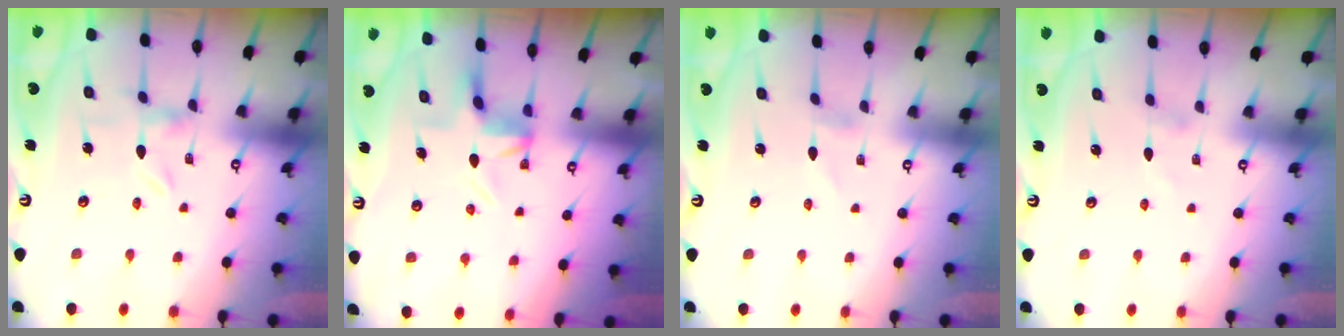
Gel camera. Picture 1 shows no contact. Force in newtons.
{"total": 3.9, "press": 3.9, "slide": 0.4}
{"total": 0.8, "press": 0.8, "slide": 0.1}
{"total": 0.6, "press": 0.6, "slide": 0.2}